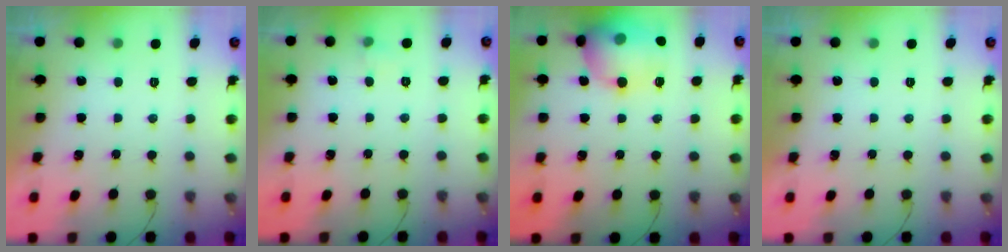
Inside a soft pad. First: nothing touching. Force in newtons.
{"total": 3.6, "press": 3.3, "slide": 1.3}
{"total": 16.8, "press": 16.3, "slide": 4.2}
{"total": 0.0}